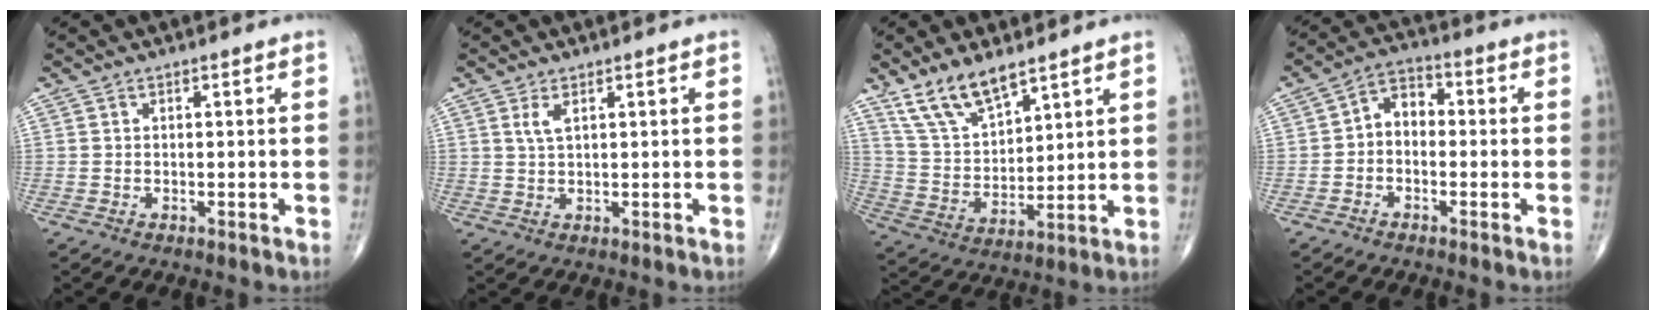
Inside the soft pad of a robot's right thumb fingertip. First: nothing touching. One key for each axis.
{"total": 2.3, "fx": 1.1, "fy": 0.8, "fz": 1.8, "tx": -0.042, "ty": -0.001, "tz": 0.027}
{"total": 11.3, "fx": 8.3, "fy": 4.4, "fz": 6.4, "tx": -0.110, "ty": -0.038, "tz": 0.175}
{"total": 5.2, "fx": -0.7, "fy": 3.7, "fz": 3.5, "tx": -0.042, "ty": 0.025, "tz": -0.029}